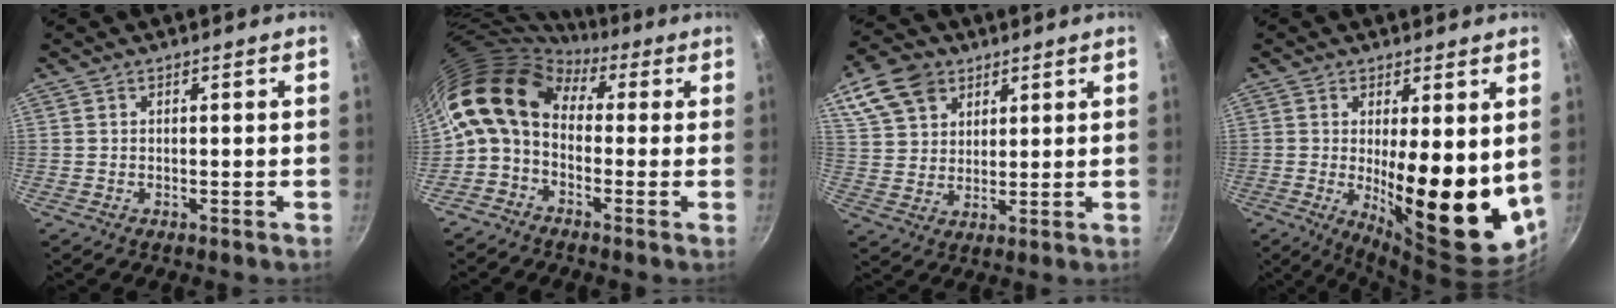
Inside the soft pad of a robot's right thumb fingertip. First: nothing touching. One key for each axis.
{"total": 12.0, "fx": 1.5, "fy": 8.4, "fz": 8.5, "tx": -0.150, "ty": 0.026, "tz": -0.001}
{"total": 11.4, "fx": 6.2, "fy": 8.1, "fz": 5.2, "tx": -0.084, "ty": -0.002, "tz": 0.115}
{"total": 16.9, "fx": 0.3, "fy": 5.4, "fz": 16.0, "tx": -0.199, "ty": -0.035, "tz": 0.018}